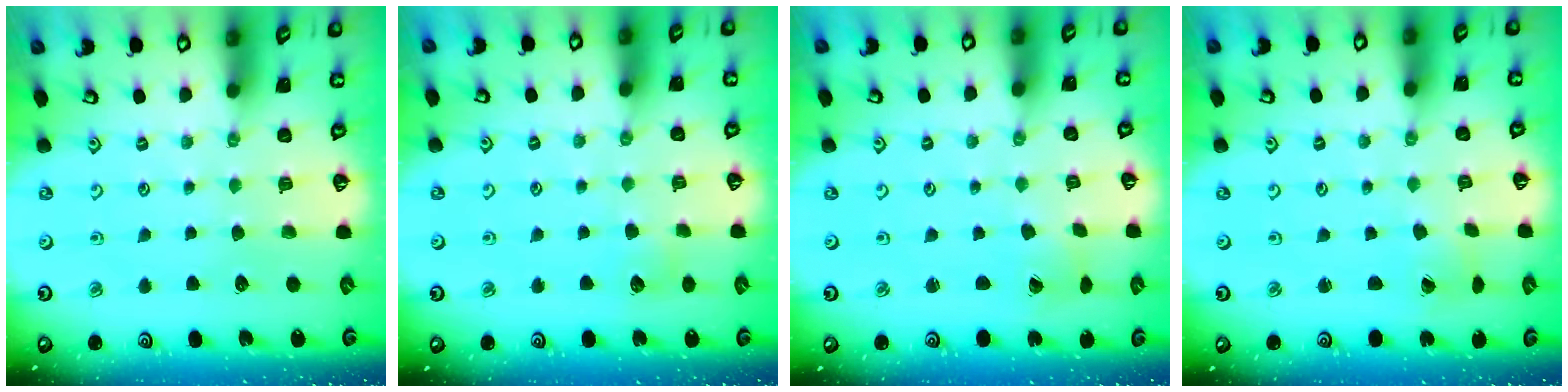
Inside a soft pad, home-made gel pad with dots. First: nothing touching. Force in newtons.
{"total": 4.3, "press": 4.3, "slide": 0.5}
{"total": 1.1, "press": 1.0, "slide": 0.1}
{"total": 0.8, "press": 0.8, "slide": 0.1}